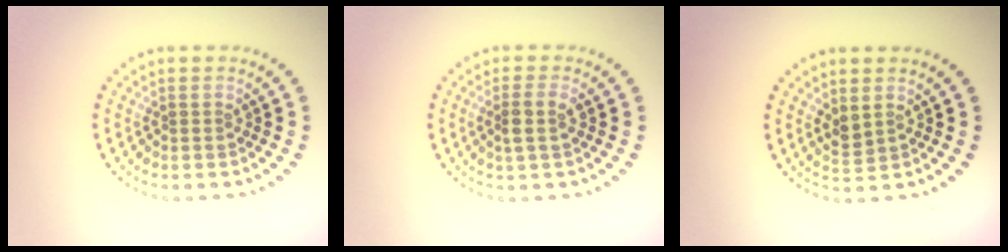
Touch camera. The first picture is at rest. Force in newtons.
{"total": 1.9, "press": 1.6, "slide": 1.1}
{"total": 1.2, "press": 1.1, "slide": 0.5}